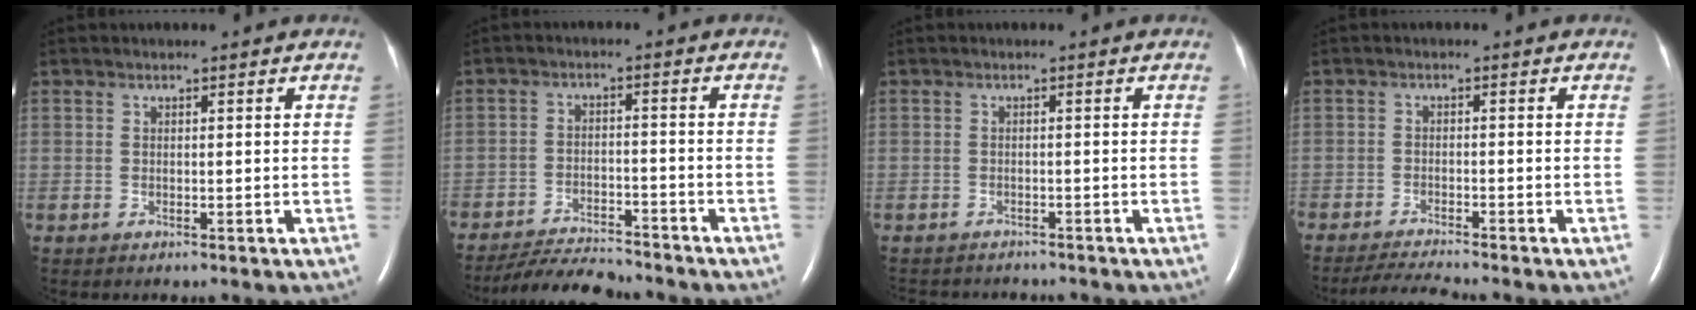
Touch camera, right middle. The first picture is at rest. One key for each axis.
{"total": 9.1, "fx": -8.8, "fy": 1.0, "fz": 2.4, "tx": -0.036, "ty": -0.014, "tz": -0.146}
{"total": 6.6, "fx": -6.1, "fy": 1.9, "fz": 1.6, "tx": -0.019, "ty": -0.004, "tz": -0.078}
{"total": 4.7, "fx": -4.4, "fy": -0.9, "fz": 1.6, "tx": -0.030, "ty": -0.022, "tz": -0.078}